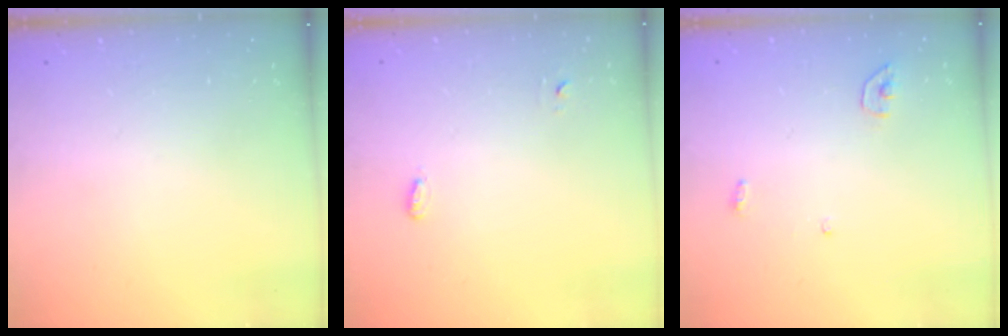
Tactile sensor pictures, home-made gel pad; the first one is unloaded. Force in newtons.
{"total": 2.8, "press": 2.7, "slide": 0.6}
{"total": 3.4, "press": 3.4, "slide": 0.3}